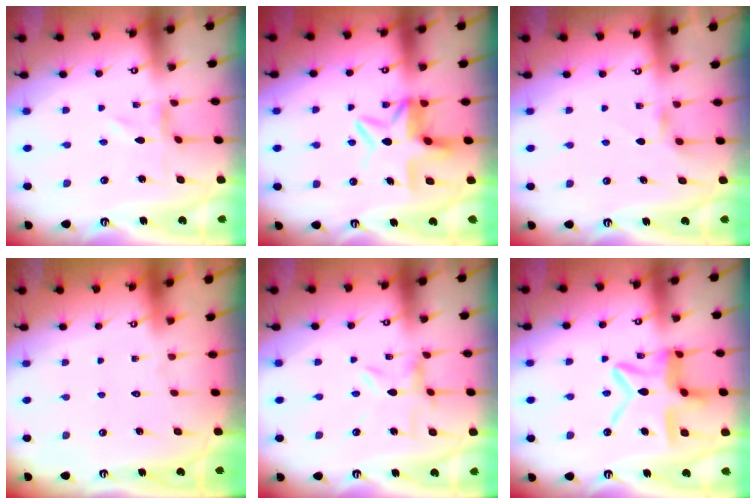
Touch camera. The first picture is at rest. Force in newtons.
{"total": 7.6, "press": 7.5, "slide": 1.4}
{"total": 4.8, "press": 4.8, "slide": 0.5}
{"total": 1.7, "press": 1.7, "slide": 0.1}
{"total": 2.0, "press": 2.0, "slide": 0.3}
{"total": 16.3, "press": 16.2, "slide": 1.5}